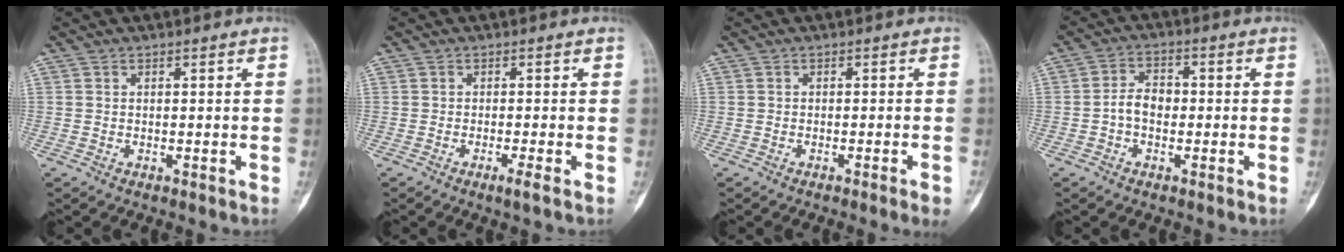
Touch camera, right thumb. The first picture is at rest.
{"total": 1.5, "force": [-0.8, -0.2, 1.3], "torque": [-0.030, -0.005, -0.018]}
{"total": 2.7, "force": [-1.6, -0.3, 2.1], "torque": [-0.034, 0.004, -0.021]}
{"total": 4.7, "force": [-0.9, 3.2, 3.3], "torque": [-0.045, 0.020, -0.024]}